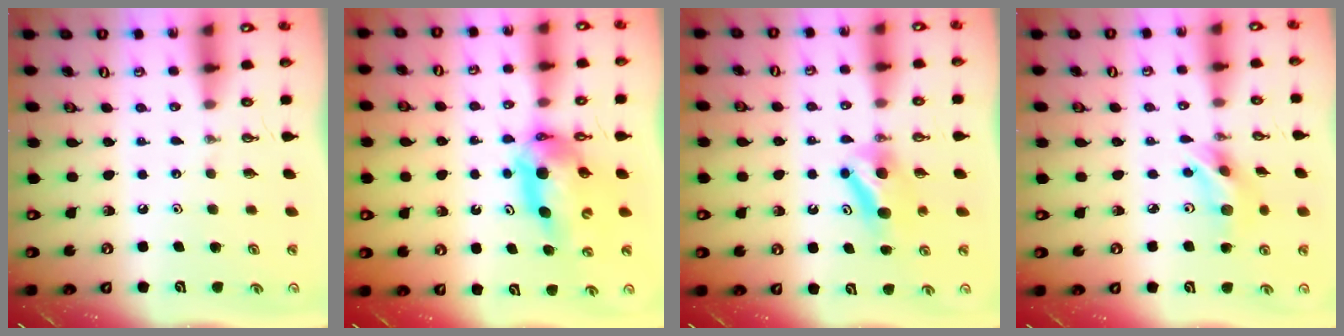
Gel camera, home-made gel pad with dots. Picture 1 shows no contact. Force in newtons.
{"total": 10.6, "press": 10.6, "slide": 1.1}
{"total": 8.1, "press": 7.9, "slide": 1.6}
{"total": 10.0, "press": 9.3, "slide": 3.9}